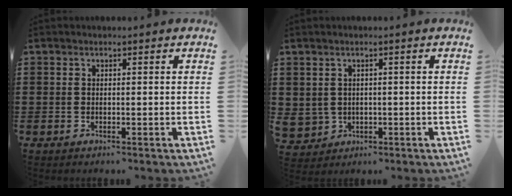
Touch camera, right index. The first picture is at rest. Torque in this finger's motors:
{"motor_torque": [1.15, 0.98, 0.07, 0.04]}